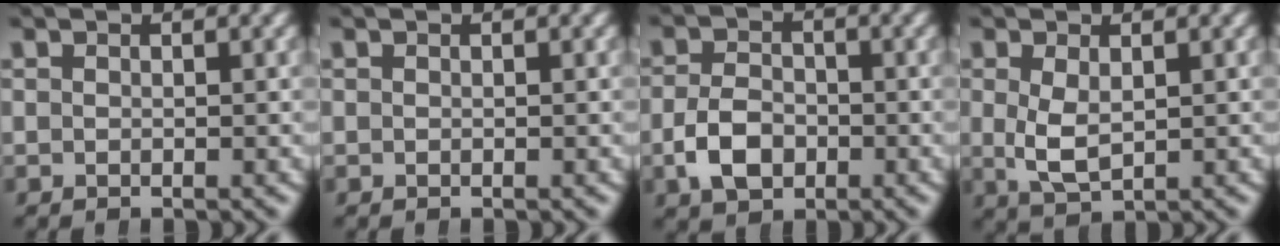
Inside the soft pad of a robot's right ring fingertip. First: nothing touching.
{"total": 0.0}
{"total": 3.3, "force": [-1.2, 2.3, 2.0], "torque": [-0.045, -0.013, -0.015]}
{"total": 3.2, "force": [0.0, 2.1, 2.4], "torque": [-0.067, -0.021, 0.016]}